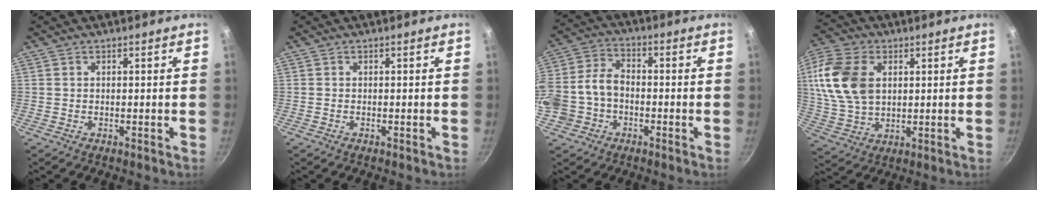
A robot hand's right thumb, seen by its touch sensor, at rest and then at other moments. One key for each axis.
{"total": 0.0}
{"total": 13.2, "fx": -3.4, "fy": 10.0, "fz": 7.8, "tx": -0.161, "ty": 0.047, "tz": -0.070}
{"total": 15.6, "fx": 3.2, "fy": 10.6, "fz": 10.9, "tx": -0.203, "ty": -0.002, "tz": 0.063}